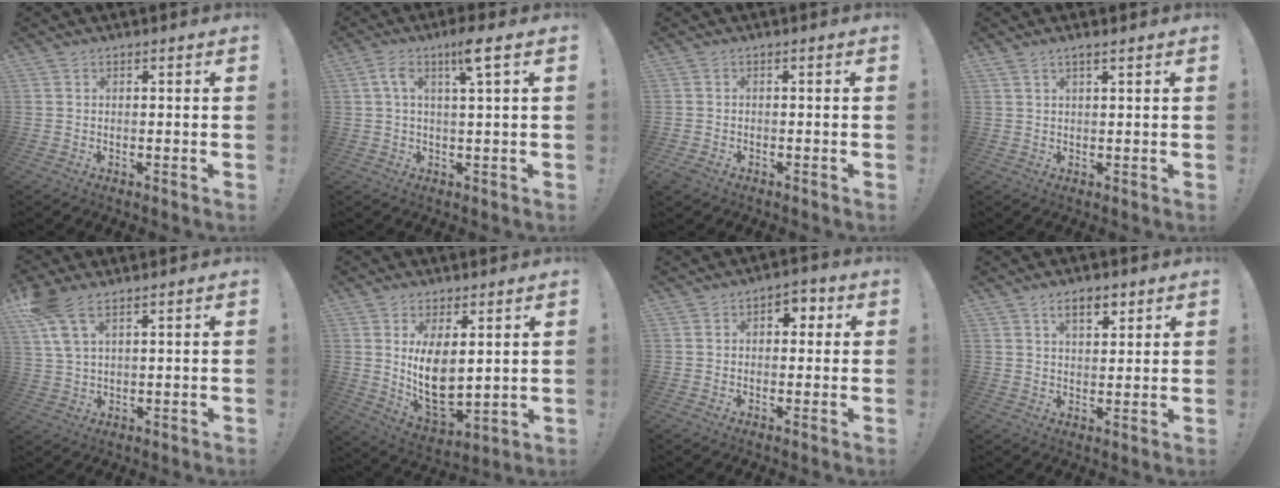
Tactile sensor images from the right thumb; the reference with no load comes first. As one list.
[{"total": 7.2, "force": [2.8, 0.7, 6.6], "torque": [-0.114, -0.003, 0.042]}, {"total": 2.0, "force": [-1.2, 1.4, 0.9], "torque": [-0.021, 0.003, -0.021]}, {"total": 2.0, "force": [1.4, 0.4, 1.4], "torque": [-0.035, 0.001, 0.027]}, {"total": 7.9, "force": [4.5, 3.2, 5.7], "torque": [-0.105, -0.013, 0.090]}, {"total": 11.6, "force": [3.5, 5.8, 9.4], "torque": [-0.171, -0.048, 0.065]}, {"total": 3.8, "force": [0.5, 3.0, 2.2], "torque": [-0.017, 0.001, 0.002]}, {"total": 6.4, "force": [3.6, 3.2, 4.3], "torque": [-0.056, -0.009, 0.061]}]